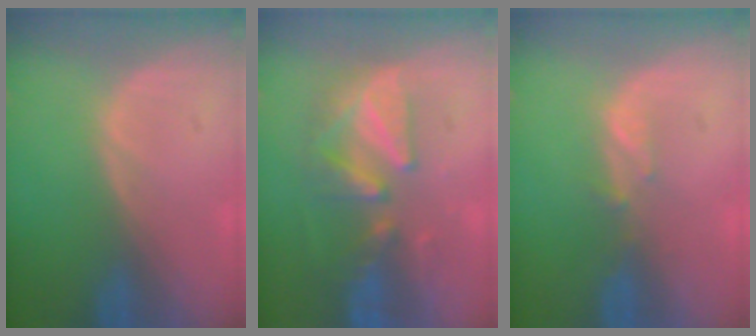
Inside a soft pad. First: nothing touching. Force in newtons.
{"total": 7.8, "press": 7.6, "slide": 1.4}
{"total": 1.5, "press": 1.4, "slide": 0.2}